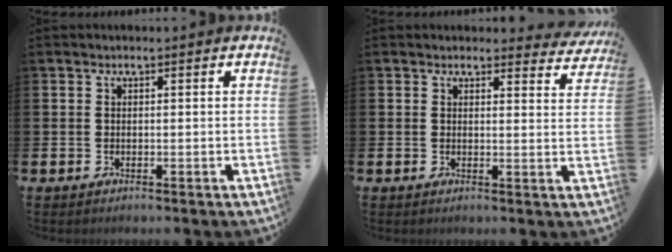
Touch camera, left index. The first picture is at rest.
{"total": 2.4, "force": [2.3, 0.6, 0.2], "torque": [0.007, -0.014, 0.038]}